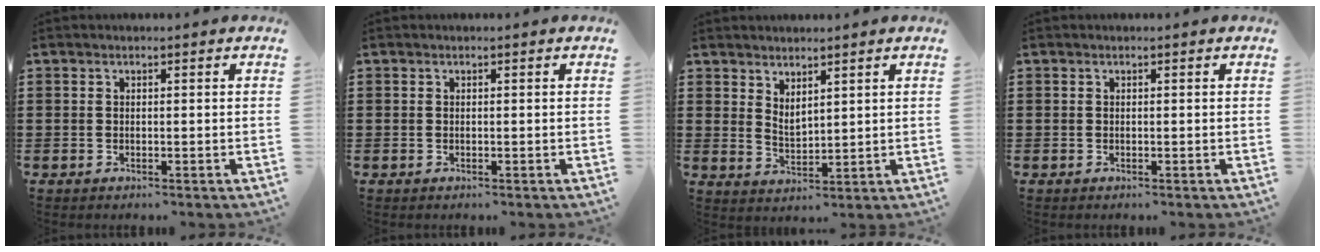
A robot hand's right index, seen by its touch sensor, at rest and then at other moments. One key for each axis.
{"total": 0.0}
{"total": 2.6, "fx": 2.4, "fy": 0.7, "fz": 0.5, "tx": -0.017, "ty": -0.001, "tz": 0.046}
{"total": 0.0}